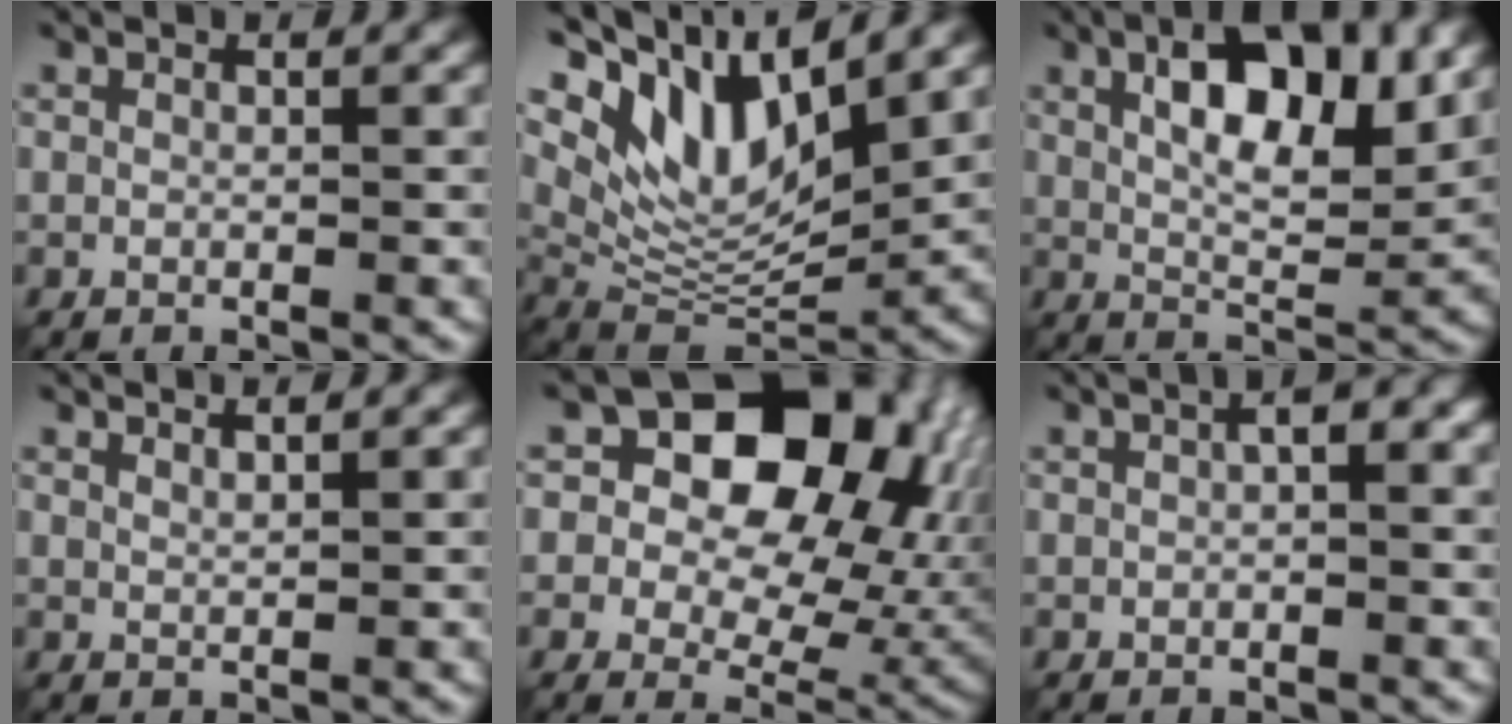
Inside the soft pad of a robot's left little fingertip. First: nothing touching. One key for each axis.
{"total": 9.9, "fx": 5.3, "fy": 4.2, "fz": 7.2, "tx": -0.131, "ty": -0.002, "tz": 0.101}
{"total": 8.6, "fx": 2.5, "fy": 3.5, "fz": 7.4, "tx": -0.112, "ty": 0.004, "tz": 0.035}
{"total": 1.3, "fx": 1.2, "fy": 0.2, "fz": 0.6, "tx": -0.002, "ty": 0.003, "tz": 0.012}
{"total": 15.0, "fx": 4.7, "fy": 10.3, "fz": 9.8, "tx": -0.116, "ty": 0.025, "tz": 0.065}
{"total": 4.1, "fx": 0.9, "fy": 2.0, "fz": 3.4, "tx": -0.044, "ty": 0.017, "tz": 0.002}